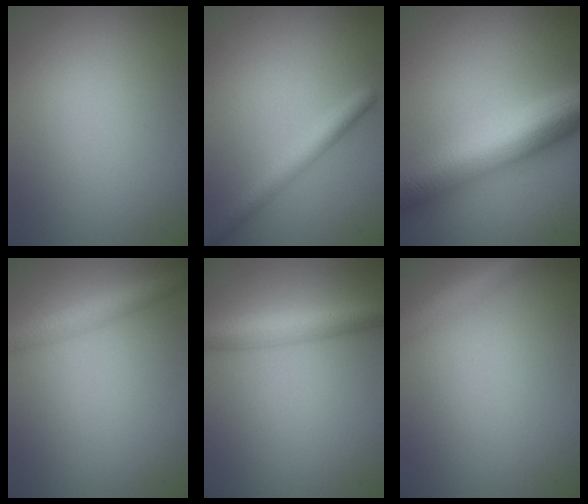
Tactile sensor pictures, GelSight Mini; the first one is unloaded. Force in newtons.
{"total": 3.1, "press": 3.0, "slide": 0.1}
{"total": 10.5, "press": 10.5, "slide": 0.1}
{"total": 3.2, "press": 3.1, "slide": 0.2}
{"total": 4.5, "press": 4.5, "slide": 0.2}
{"total": 3.5, "press": 3.5, "slide": 0.1}